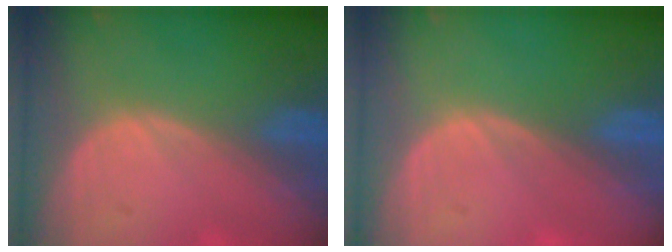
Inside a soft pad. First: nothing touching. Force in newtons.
{"total": 0.0}